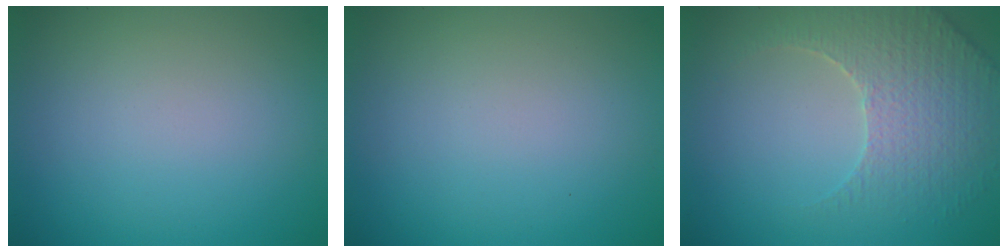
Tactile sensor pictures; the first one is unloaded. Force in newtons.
{"total": 0.0}
{"total": 3.8, "press": 3.7, "slide": 0.9}